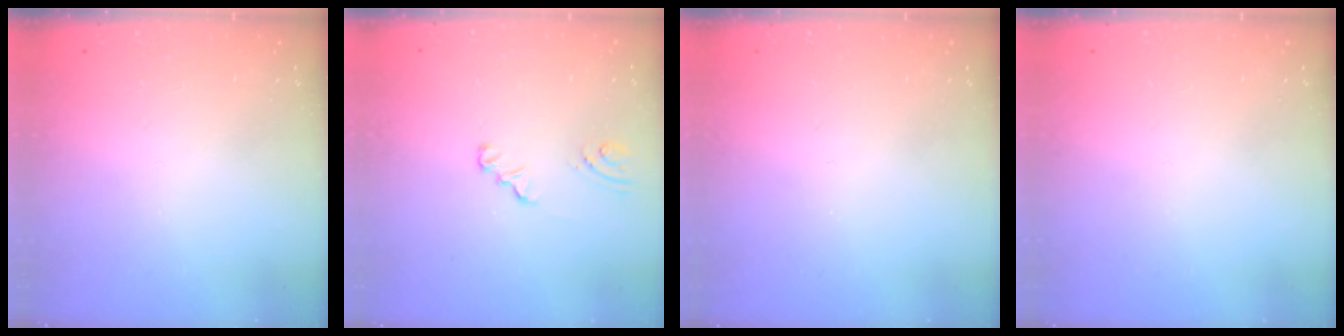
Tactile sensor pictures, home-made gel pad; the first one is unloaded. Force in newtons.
{"total": 2.3, "press": 2.3, "slide": 0.2}
{"total": 0.0}
{"total": 0.0}